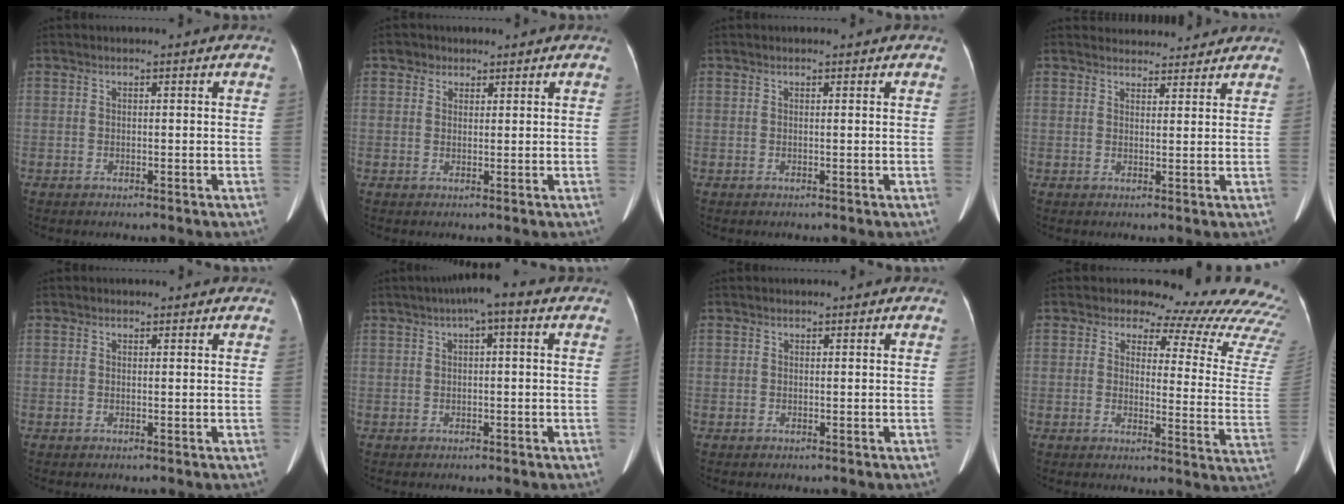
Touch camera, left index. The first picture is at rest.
{"total": 1.3, "force": [0.6, 1.2, -0.1], "torque": [0.005, -0.003, 0.010]}
{"total": 1.0, "force": [0.9, 0.0, 0.3], "torque": [-0.008, -0.005, 0.009]}
{"total": 7.8, "force": [7.4, 2.2, 0.8], "torque": [0.010, 0.008, 0.082]}
{"total": 1.2, "force": [1.0, 0.5, 0.2], "torque": [-0.005, -0.002, 0.009]}
{"total": 4.3, "force": [1.7, 0.4, 4.0], "torque": [-0.056, 0.025, 0.025]}
{"total": 0.6, "force": [0.3, 0.5, -0.1], "torque": [0.003, 0.008, 0.005]}
{"total": 20.1, "force": [19.1, 6.0, 2.4], "torque": [0.018, -0.134, 0.170]}